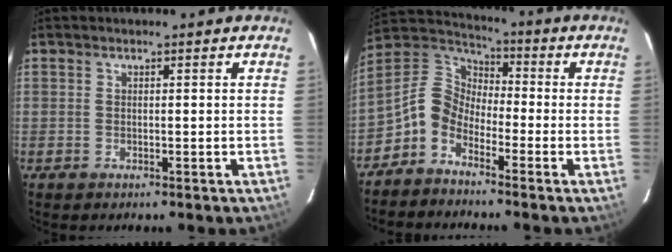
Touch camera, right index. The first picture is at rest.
{"total": 8.6, "force": [-4.6, 5.7, 4.5], "torque": [-0.098, 0.026, -0.111]}